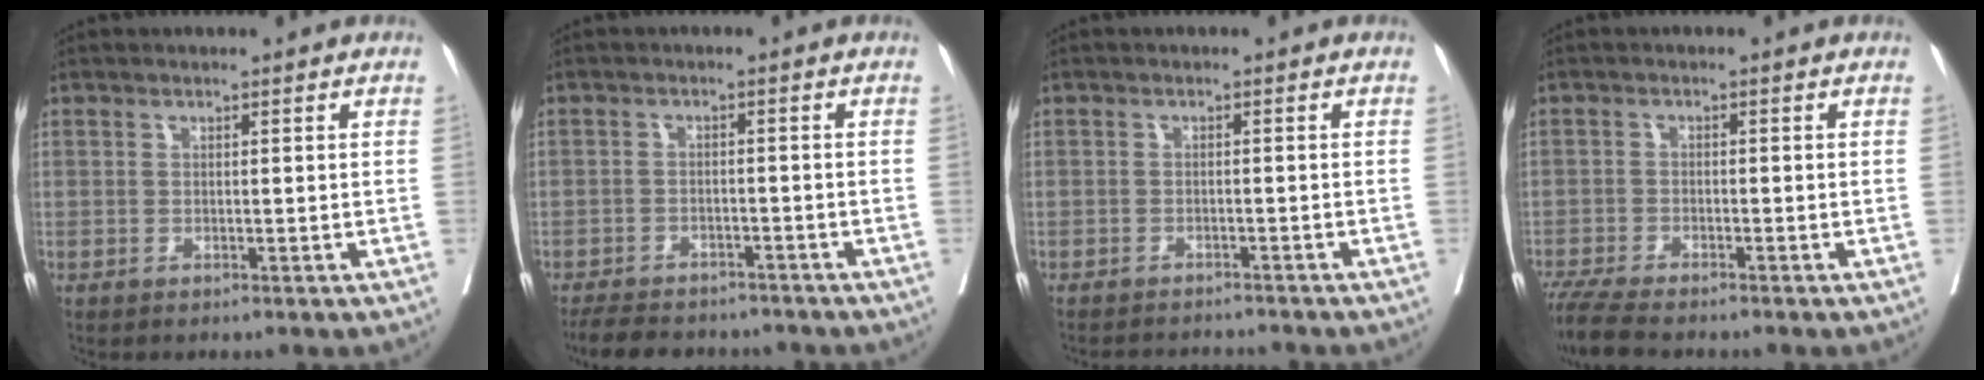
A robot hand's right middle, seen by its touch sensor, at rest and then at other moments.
{"total": 10.8, "force": [-9.7, 3.3, 3.6], "torque": [-0.066, -0.002, -0.131]}
{"total": 5.4, "force": [-5.4, 0.4, 0.8], "torque": [-0.004, -0.004, -0.073]}
{"total": 6.9, "force": [-6.0, 0.7, 3.4], "torque": [-0.059, -0.020, -0.105]}